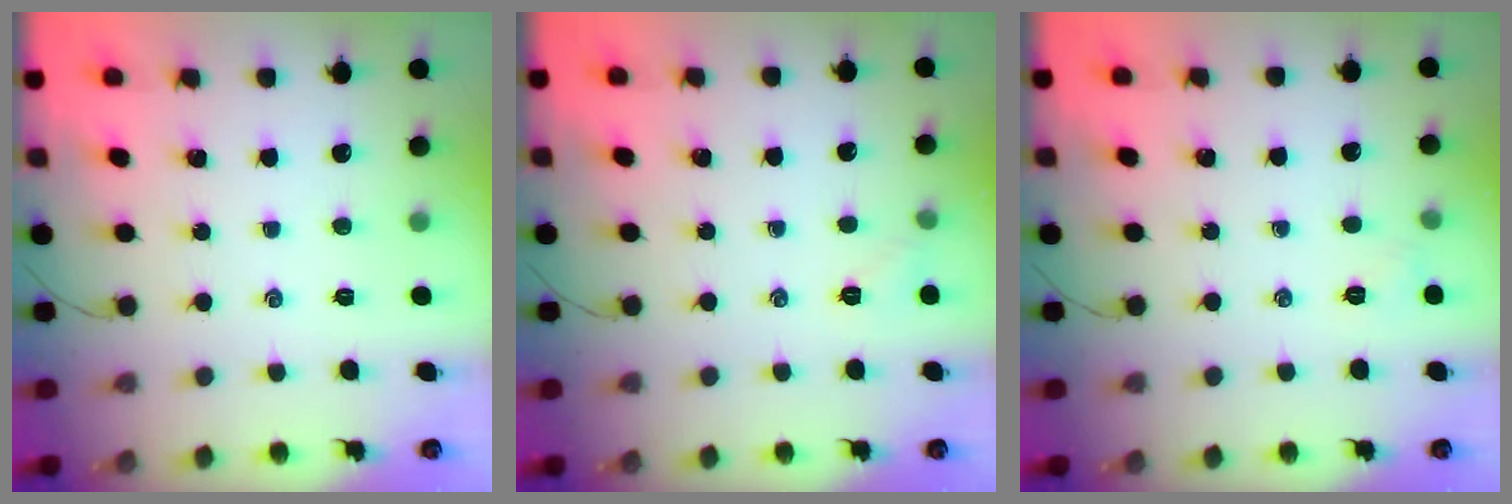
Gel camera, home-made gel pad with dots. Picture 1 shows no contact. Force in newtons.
{"total": 4.3, "press": 4.1, "slide": 1.3}
{"total": 3.8, "press": 3.6, "slide": 1.1}